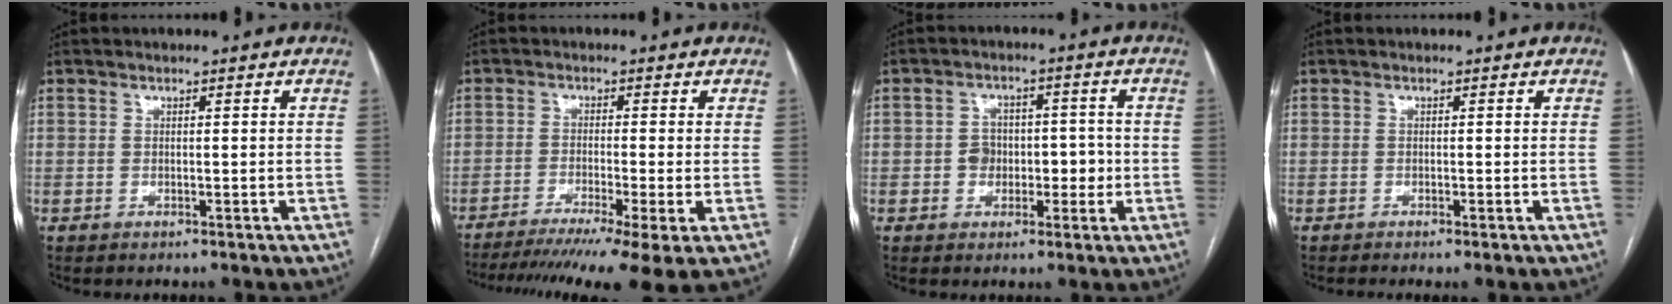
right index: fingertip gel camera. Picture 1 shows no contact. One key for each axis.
{"total": 13.5, "fx": -9.7, "fy": -0.4, "fz": 9.3, "tx": -0.128, "ty": -0.026, "tz": -0.152}
{"total": 5.5, "fx": -1.0, "fy": 4.1, "fz": 3.6, "tx": -0.043, "ty": 0.024, "tz": -0.011}
{"total": 0.8, "fx": -0.5, "fy": -0.1, "fz": 0.6, "tx": -0.011, "ty": -0.001, "tz": -0.009}